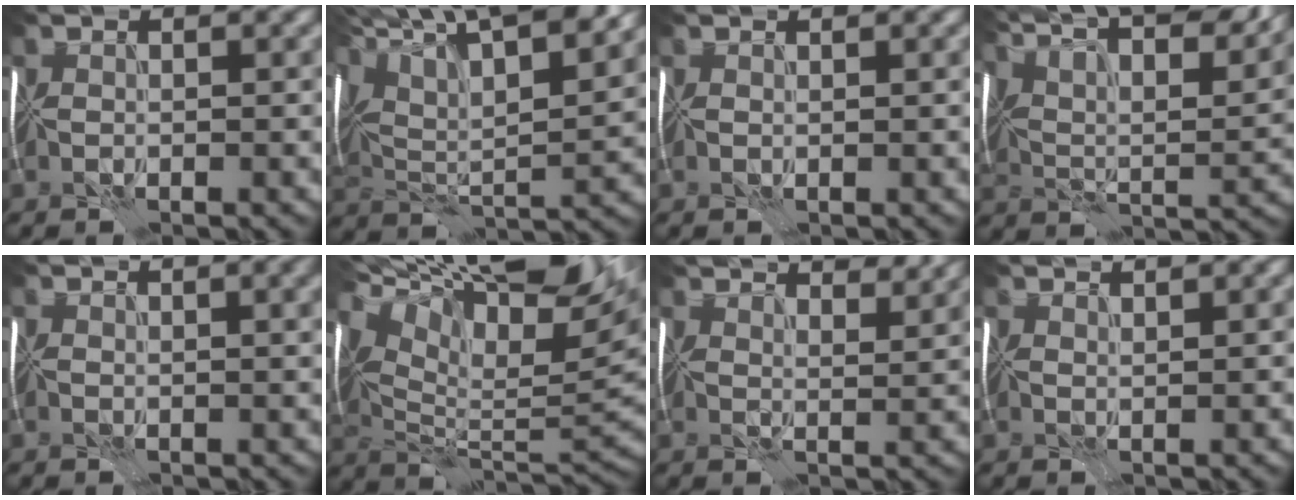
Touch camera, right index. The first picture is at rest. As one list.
[{"total": 16.1, "force": [10.0, 4.9, 11.6], "torque": [-0.207, 0.045, 0.142]}, {"total": 1.0, "force": [0.9, 0.4, 0.3], "torque": [-0.004, 0.005, 0.013]}, {"total": 16.8, "force": [12.4, 4.8, 10.3], "torque": [-0.182, 0.035, 0.167]}, {"total": 4.5, "force": [2.6, 1.5, 3.3], "torque": [-0.023, 0.014, 0.031]}, {"total": 17.0, "force": [9.0, 6.8, 12.8], "torque": [-0.222, 0.042, 0.151]}, {"total": 8.9, "force": [7.4, 2.3, 4.3], "torque": [-0.050, 0.023, 0.070]}, {"total": 3.2, "force": [2.9, 0.7, 1.2], "torque": [-0.015, 0.013, 0.026]}]